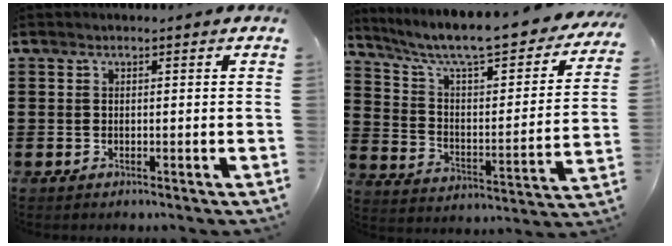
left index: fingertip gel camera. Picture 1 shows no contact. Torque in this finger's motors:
{"motor_torque": [1.36, -0.78, 0.86, 0.21]}